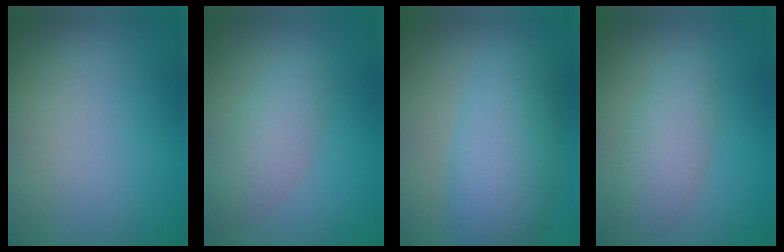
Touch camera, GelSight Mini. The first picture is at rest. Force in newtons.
{"total": 2.9, "press": 2.9, "slide": 0.1}
{"total": 6.5, "press": 6.5, "slide": 0.2}
{"total": 3.3, "press": 3.3, "slide": 0.2}